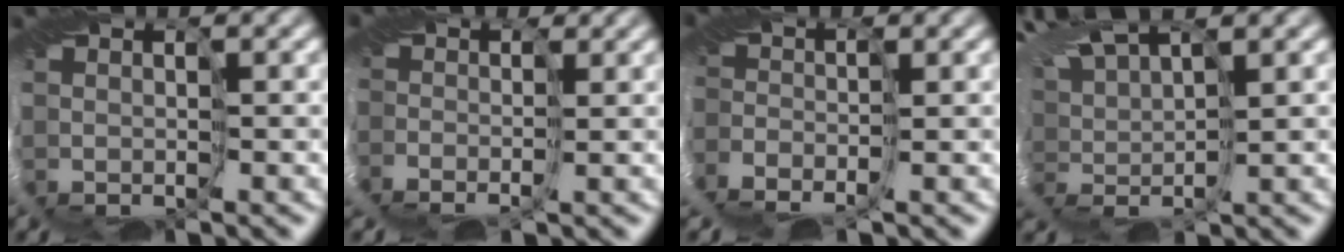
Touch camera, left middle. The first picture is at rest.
{"total": 2.9, "force": [0.1, 2.6, 1.3], "torque": [-0.025, 0.009, -0.007]}
{"total": 3.0, "force": [-2.6, 1.3, 0.7], "torque": [-0.005, -0.008, -0.045]}
{"total": 6.2, "force": [4.9, 1.4, 3.6], "torque": [-0.101, 0.029, 0.085]}